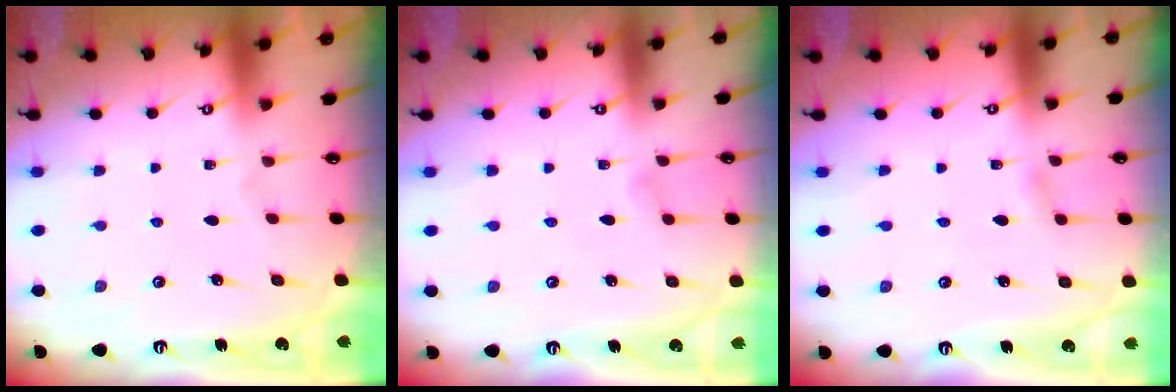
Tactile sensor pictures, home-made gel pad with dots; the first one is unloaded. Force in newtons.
{"total": 2.8, "press": 2.8, "slide": 0.3}
{"total": 2.6, "press": 2.6, "slide": 0.3}